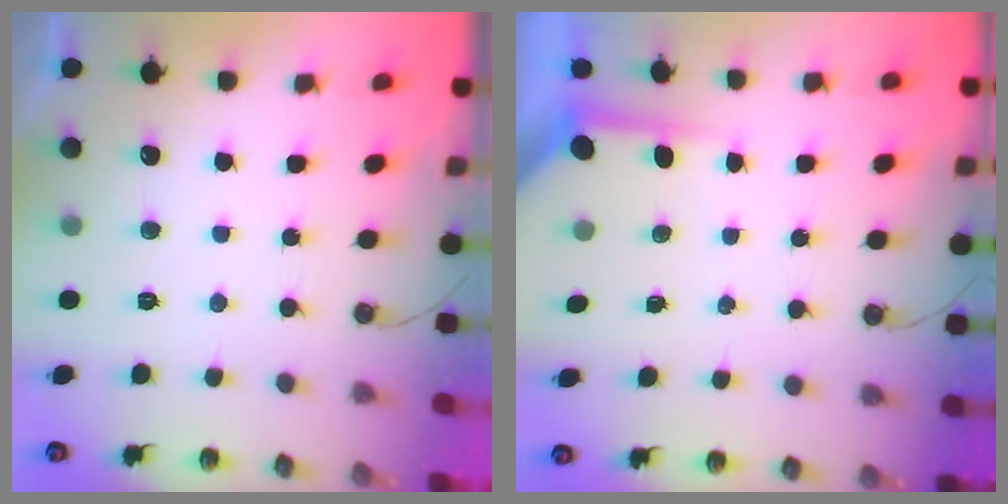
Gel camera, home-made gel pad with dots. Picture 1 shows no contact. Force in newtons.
{"total": 3.8, "press": 3.7, "slide": 0.4}